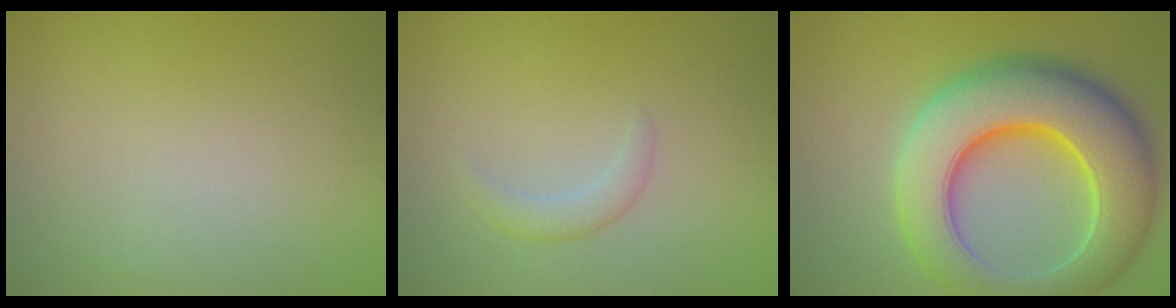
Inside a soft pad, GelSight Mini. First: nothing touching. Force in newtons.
{"total": 1.7, "press": 1.7, "slide": 0.1}
{"total": 12.3, "press": 12.3, "slide": 0.2}